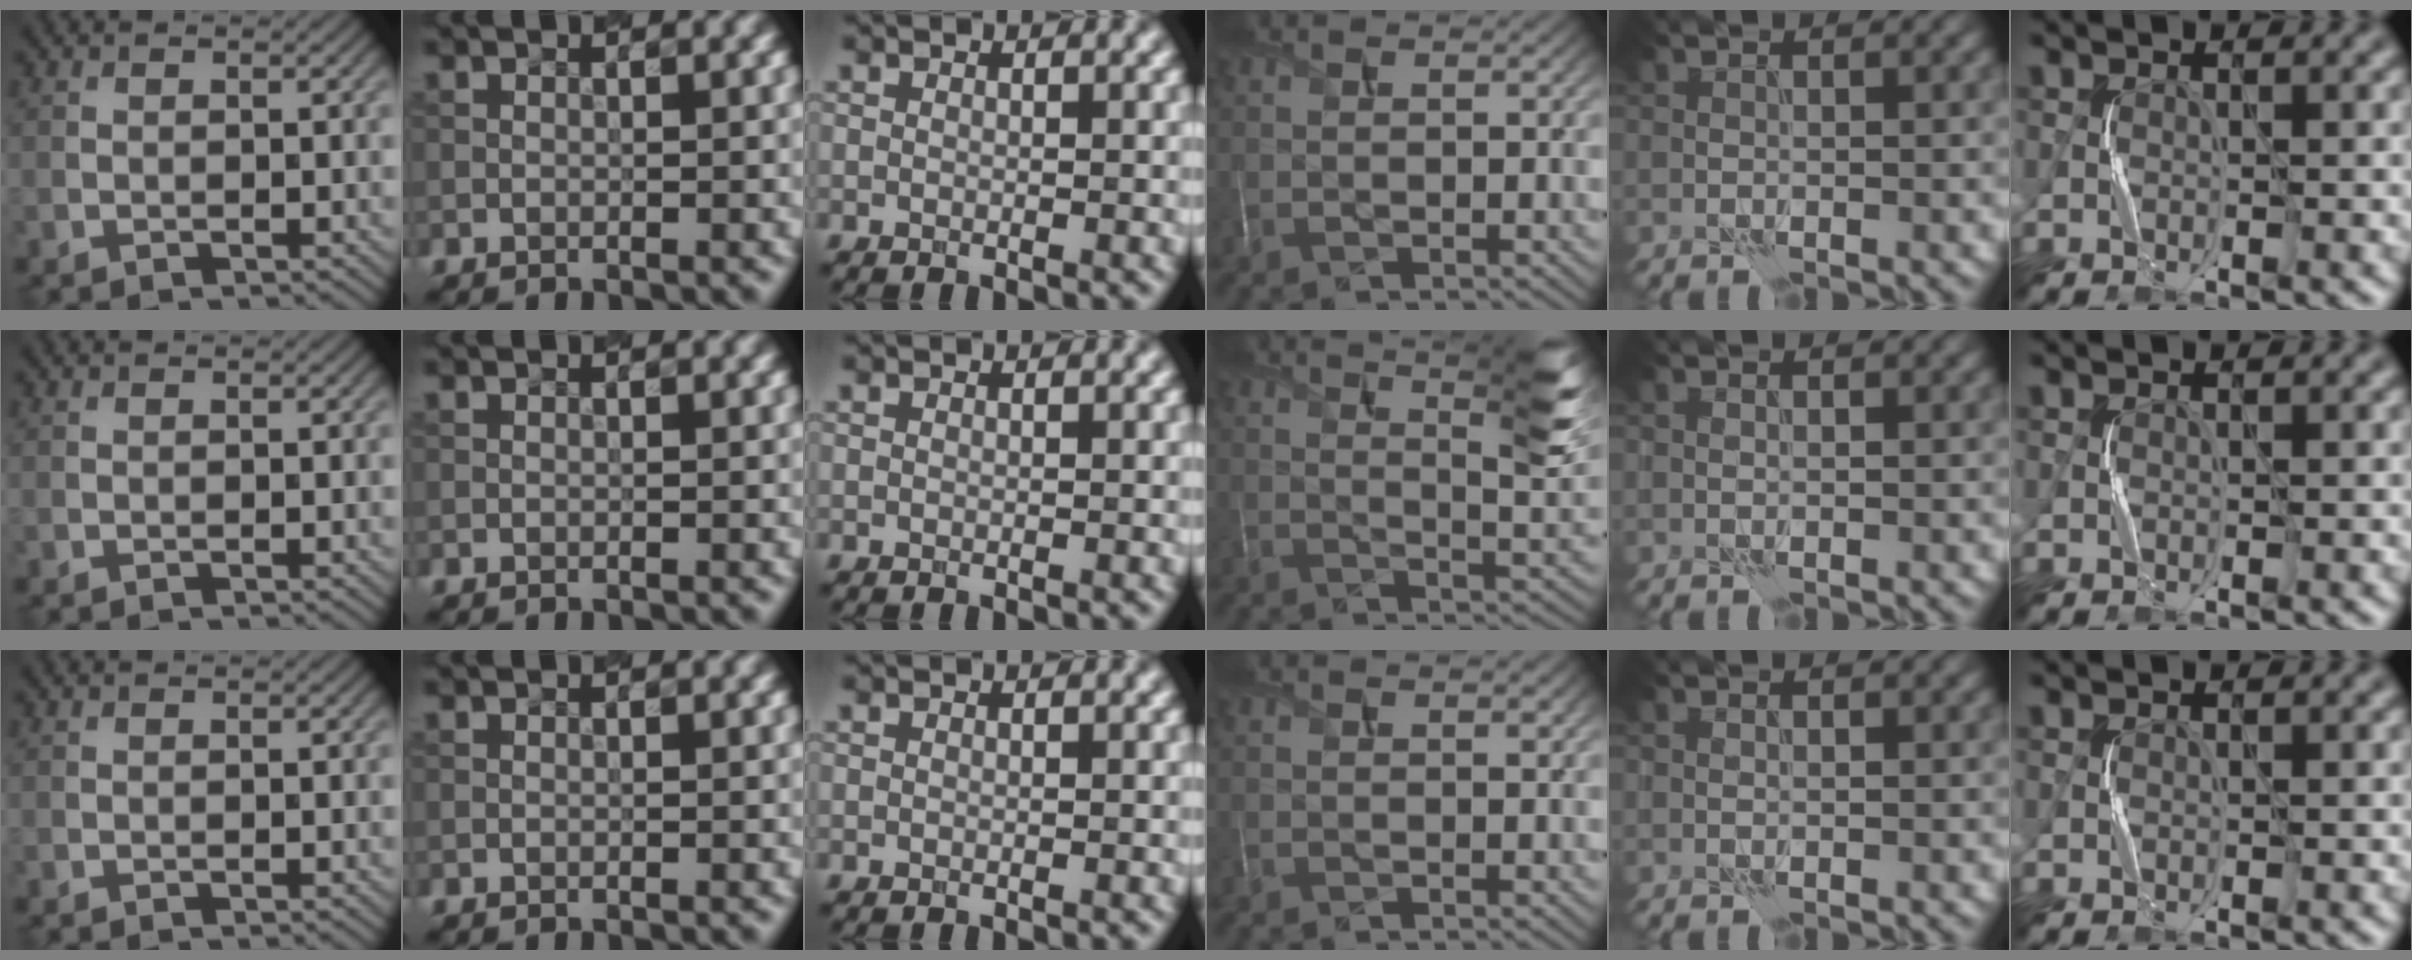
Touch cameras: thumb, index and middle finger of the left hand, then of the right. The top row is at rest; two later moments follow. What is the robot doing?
{"motion": "squeeze", "object": "paper clamp"}